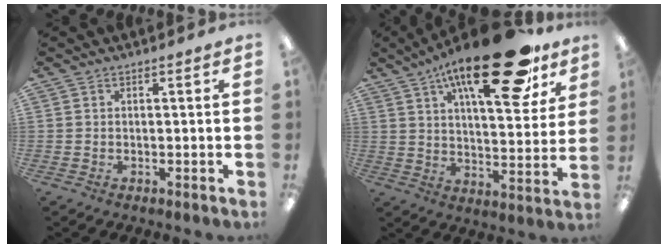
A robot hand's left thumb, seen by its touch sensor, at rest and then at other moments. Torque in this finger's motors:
{"motor_torque": [2.25, 2.14, 1.78, -0.99, 0.25]}